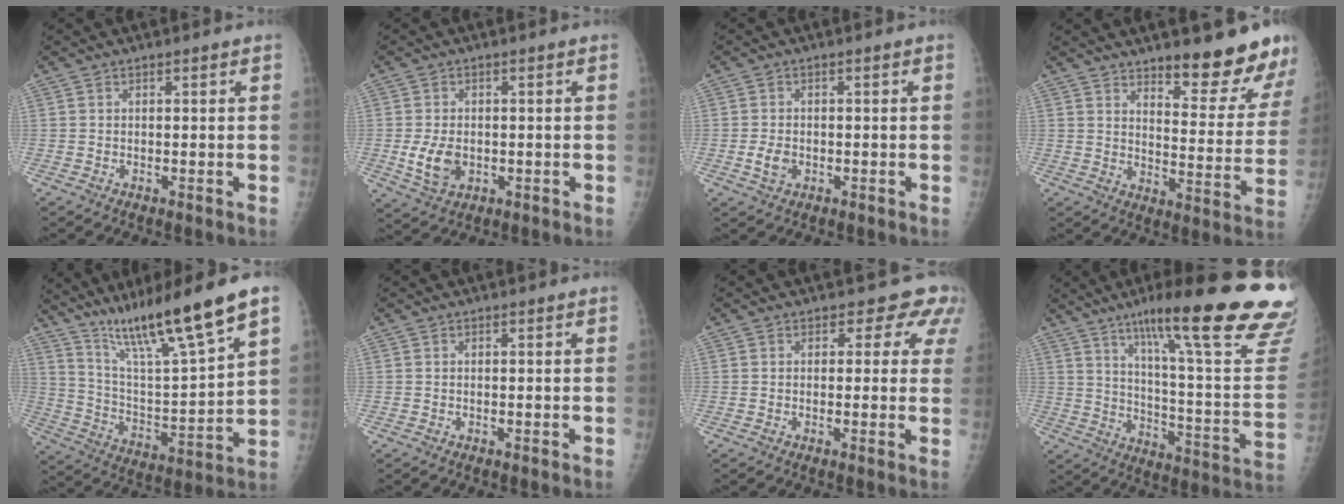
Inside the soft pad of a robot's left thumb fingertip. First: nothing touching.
{"total": 6.0, "force": [-0.9, 4.1, 4.3], "torque": [-0.074, -0.005, -0.008]}
{"total": 3.0, "force": [-0.8, 2.1, 2.0], "torque": [-0.036, 0.001, -0.013]}
{"total": 15.8, "force": [12.2, 3.8, 9.3], "torque": [-0.081, -0.097, 0.167]}
{"total": 19.6, "force": [13.7, 1.2, 13.9], "torque": [-0.219, -0.064, 0.247]}
{"total": 0.0}
{"total": 5.1, "force": [3.6, 3.3, 1.4], "torque": [0.021, -0.014, 0.019]}
{"total": 31.7, "force": [20.2, 4.6, 24.0], "torque": [-0.277, -0.073, 0.286]}